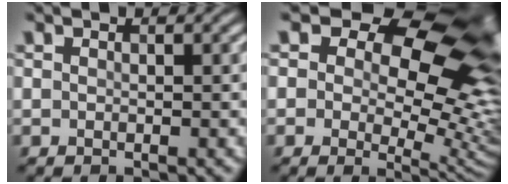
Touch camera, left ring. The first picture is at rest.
{"total": 16.5, "force": [6.0, 10.0, 11.6], "torque": [-0.122, 0.018, 0.095]}